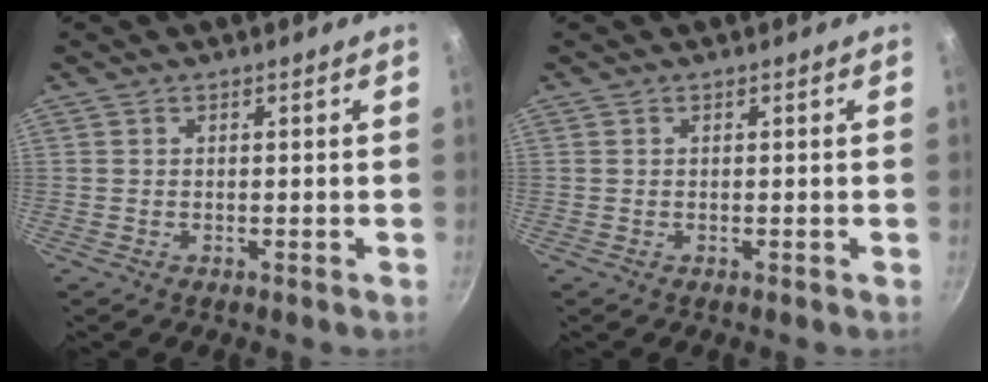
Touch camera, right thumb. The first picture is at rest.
{"total": 0.0}